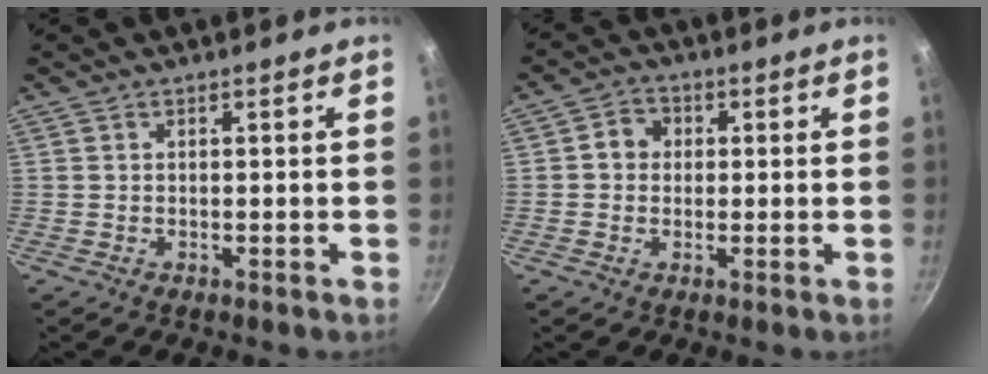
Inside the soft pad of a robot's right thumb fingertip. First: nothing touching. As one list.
[{"total": 4.4, "force": [0.4, 4.0, 1.9], "torque": [-0.008, 0.009, -0.003]}]